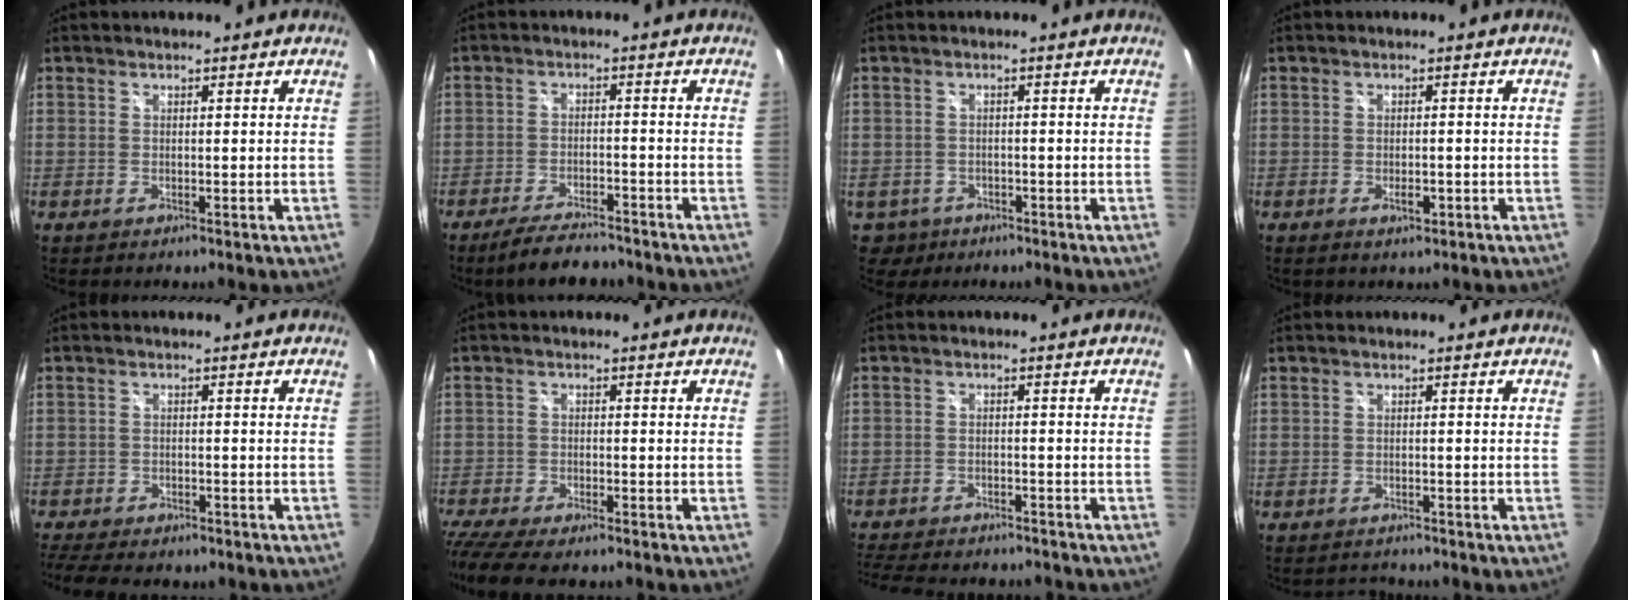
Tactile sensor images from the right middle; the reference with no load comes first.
{"total": 8.1, "force": [-7.0, 2.2, 3.5], "torque": [-0.084, -0.008, -0.112]}
{"total": 4.2, "force": [-1.8, 3.6, 1.0], "torque": [-0.031, -0.001, -0.022]}
{"total": 1.9, "force": [-1.0, 1.2, 1.2], "torque": [-0.020, -0.001, -0.013]}
{"total": 9.1, "force": [-7.6, 3.2, 3.8], "torque": [-0.099, -0.024, -0.122]}
{"total": 10.6, "force": [-9.0, 2.5, 5.0], "torque": [-0.139, -0.039, -0.162]}
{"total": 14.1, "force": [-12.1, 4.6, 5.6], "torque": [-0.135, -0.014, -0.181]}
{"total": 2.0, "force": [-2.0, 0.5, -0.1], "torque": [-0.004, 0.004, -0.033]}